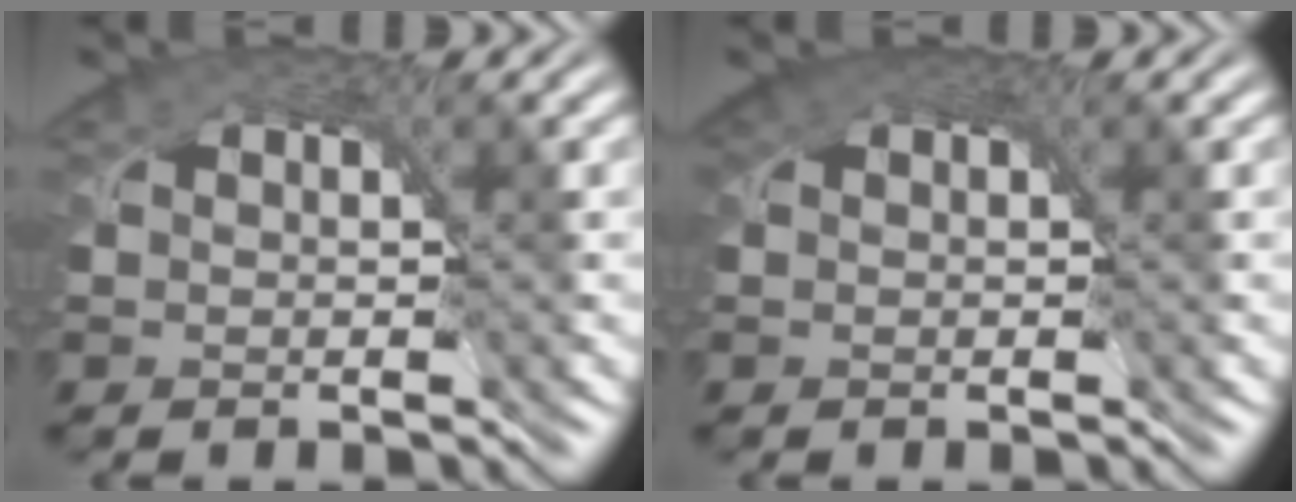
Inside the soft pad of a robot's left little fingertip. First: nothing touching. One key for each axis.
{"total": 1.7, "fx": 0.9, "fy": 1.1, "fz": 1.0, "tx": -0.018, "ty": 0.004, "tz": 0.010}